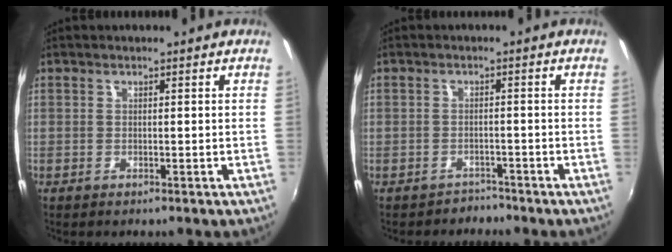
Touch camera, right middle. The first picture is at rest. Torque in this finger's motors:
{"motor_torque": [-0.36, -0.15, -0.26, -0.04]}